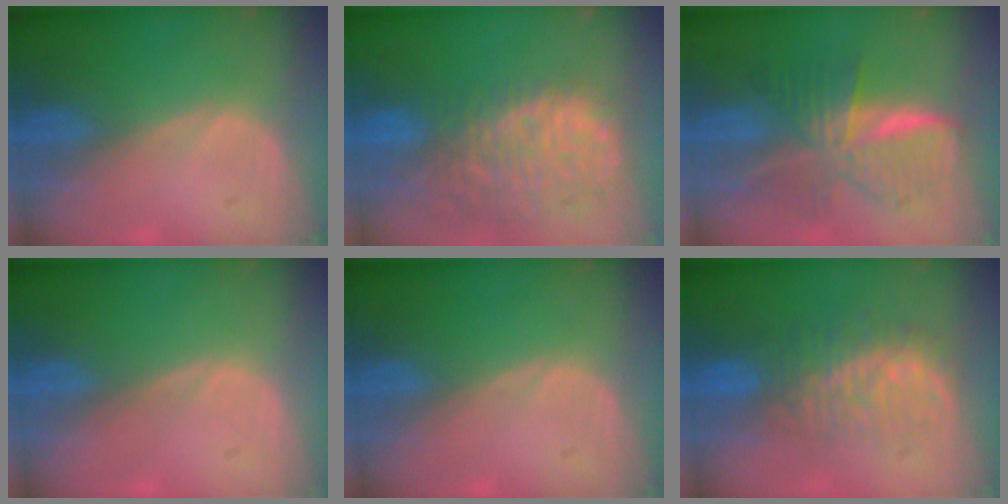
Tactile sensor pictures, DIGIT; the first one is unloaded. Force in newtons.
{"total": 13.8, "press": 11.3, "slide": 7.9}
{"total": 9.5, "press": 9.5, "slide": 0.6}
{"total": 0.0}
{"total": 0.0}
{"total": 8.4, "press": 8.4, "slide": 0.3}